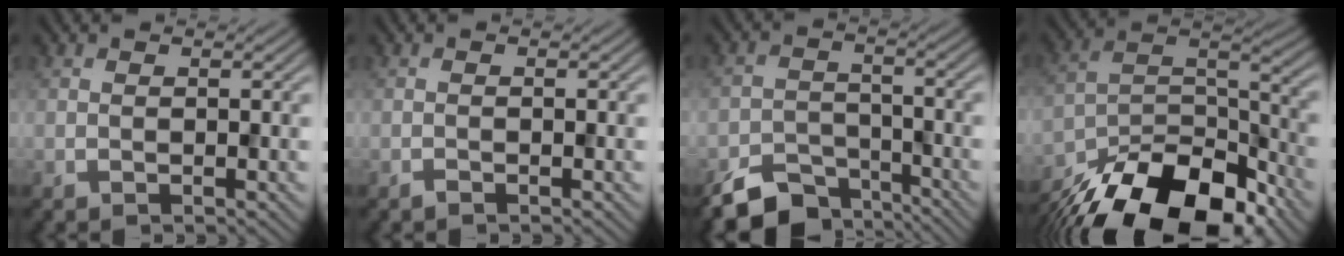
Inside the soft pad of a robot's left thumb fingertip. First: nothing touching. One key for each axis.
{"total": 0.5, "fx": -0.5, "fy": 0.1, "fz": 0.2, "tx": -0.003, "ty": 0.002, "tz": -0.009}
{"total": 7.2, "fx": -5.8, "fy": 3.4, "fz": 2.7, "tx": -0.050, "ty": -0.009, "tz": -0.106}
{"total": 17.6, "fx": -13.2, "fy": 7.0, "fz": 9.4, "tx": -0.207, "ty": -0.025, "tz": -0.211}